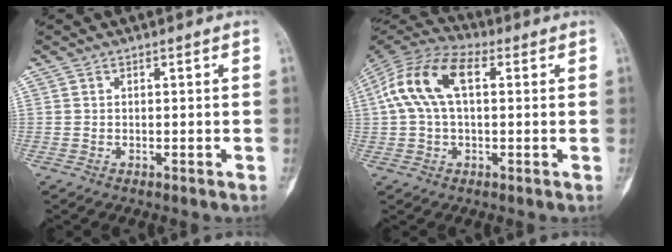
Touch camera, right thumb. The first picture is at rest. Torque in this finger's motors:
{"motor_torque": [0.72, 1.80, 0.79, -0.60, 0.16]}